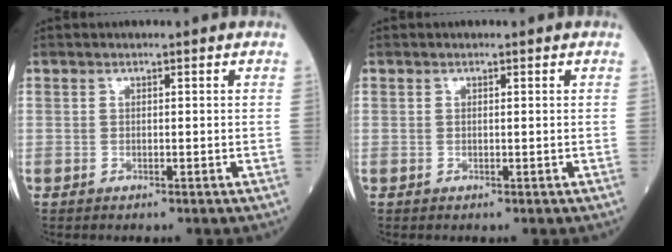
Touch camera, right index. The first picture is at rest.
{"total": 0.0}